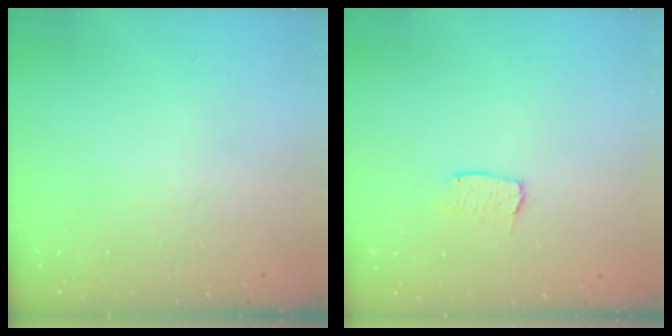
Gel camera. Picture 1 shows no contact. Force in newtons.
{"total": 4.9, "press": 4.9, "slide": 0.3}